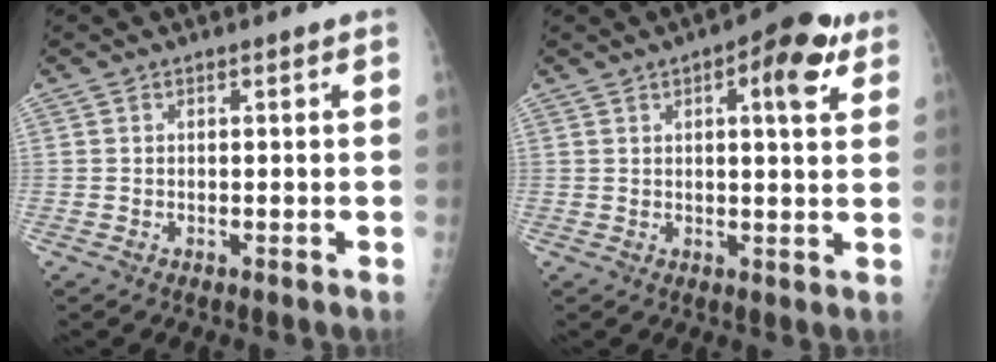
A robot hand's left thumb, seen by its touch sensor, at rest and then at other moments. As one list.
[{"total": 9.6, "force": [4.3, 3.2, 7.9], "torque": [-0.089, -0.004, 0.051]}]